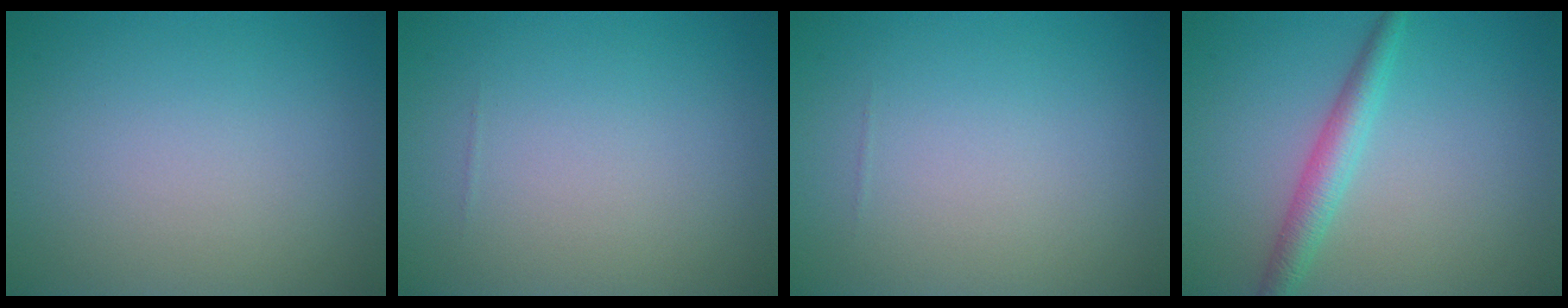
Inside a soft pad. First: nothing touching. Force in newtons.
{"total": 0.0}
{"total": 0.0}
{"total": 2.8, "press": 2.8, "slide": 0.1}